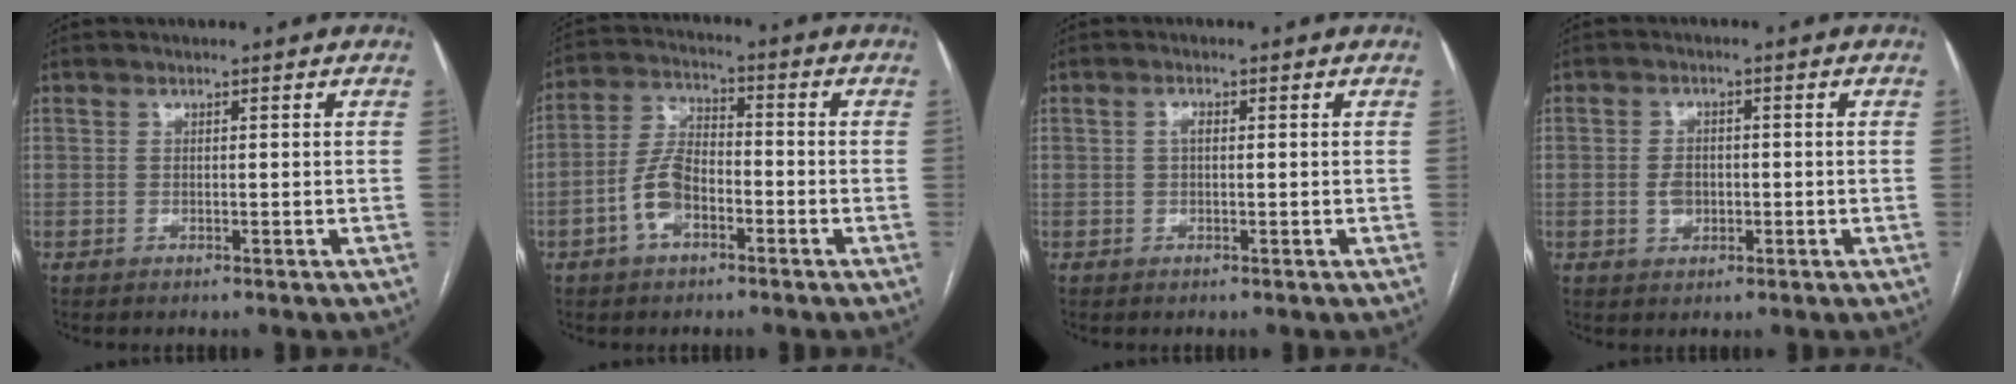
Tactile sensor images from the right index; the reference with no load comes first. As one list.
[{"total": 7.6, "force": [-3.1, 4.0, 5.7], "torque": [-0.129, 0.017, -0.061]}, {"total": 1.3, "force": [0.2, 0.6, 1.1], "torque": [-0.020, 0.003, 0.001]}, {"total": 3.3, "force": [-0.6, 2.5, 2.0], "torque": [-0.037, 0.005, -0.007]}]